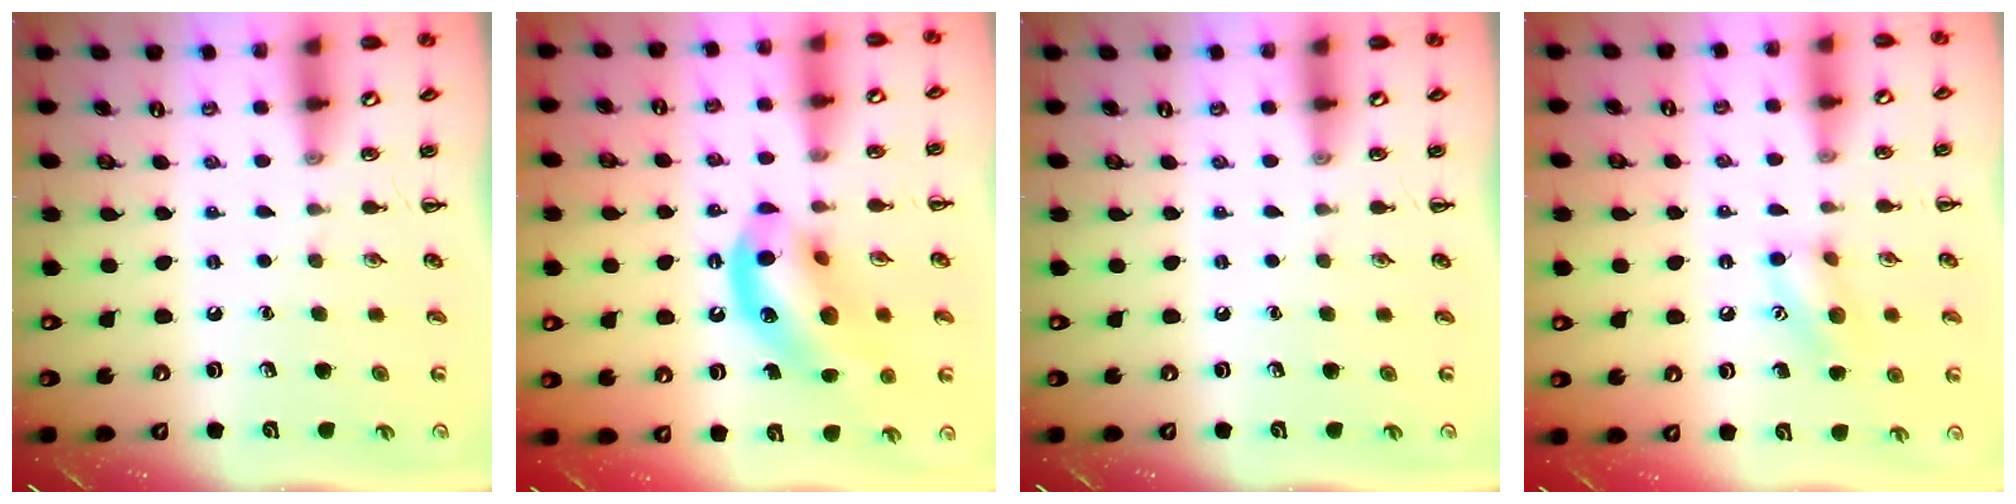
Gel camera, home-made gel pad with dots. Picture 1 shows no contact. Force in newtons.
{"total": 13.9, "press": 13.5, "slide": 3.5}
{"total": 0.0}
{"total": 9.6, "press": 9.6, "slide": 0.5}